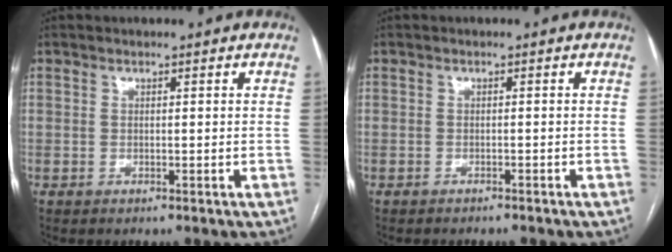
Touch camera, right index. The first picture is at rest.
{"total": 2.9, "force": [-2.6, 0.9, 0.9], "torque": [-0.015, -0.003, -0.027]}